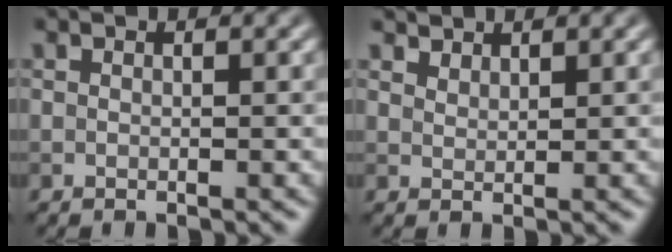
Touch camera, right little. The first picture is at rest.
{"total": 1.9, "force": [1.8, 0.6, 0.3], "torque": [-0.008, -0.010, 0.044]}